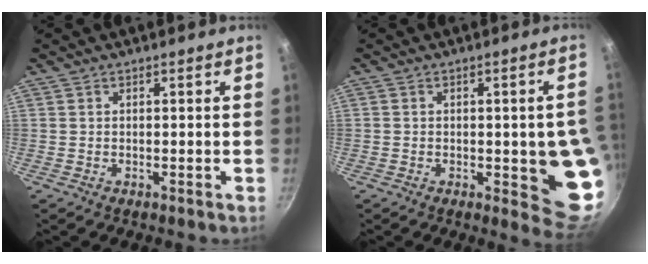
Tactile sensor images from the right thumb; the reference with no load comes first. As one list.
[{"total": 10.6, "force": [-1.4, 3.2, 10.0], "torque": [-0.081, 0.002, -0.014]}]